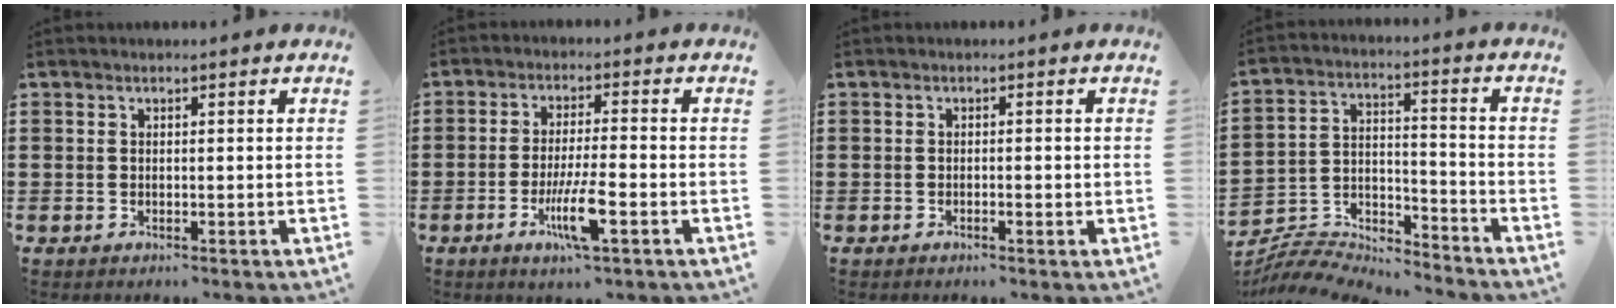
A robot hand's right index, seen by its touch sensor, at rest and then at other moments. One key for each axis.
{"total": 7.2, "fx": -2.8, "fy": 0.9, "fz": 6.5, "tx": -0.124, "ty": -0.014, "tz": -0.049}
{"total": 0.8, "fx": -0.3, "fy": 0.1, "fz": 0.8, "tx": -0.014, "ty": -0.005, "tz": -0.003}
{"total": 6.3, "fx": -6.1, "fy": 1.3, "fz": 0.9, "tx": -0.024, "ty": 0.005, "tz": -0.124}